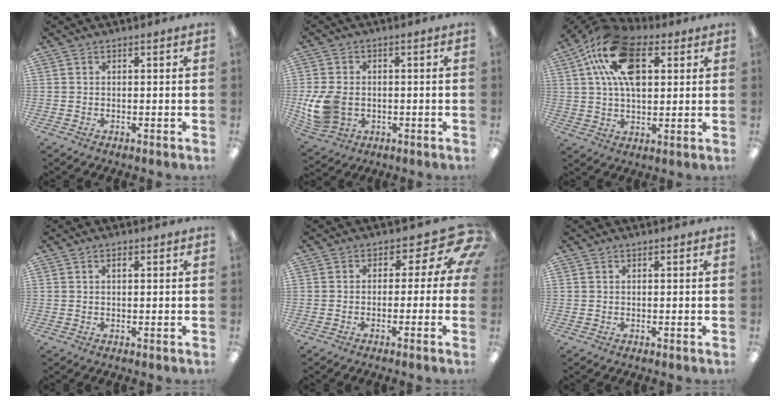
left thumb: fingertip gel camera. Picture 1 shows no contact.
{"total": 10.8, "force": [-1.6, 8.5, 6.4], "torque": [-0.137, 0.006, -0.025]}
{"total": 19.2, "force": [7.2, 11.2, 13.9], "torque": [-0.247, 0.004, 0.127]}
{"total": 1.2, "force": [0.5, 0.7, 0.8], "torque": [-0.009, 0.000, 0.007]}
{"total": 8.3, "force": [2.0, 5.1, 6.3], "torque": [-0.073, -0.014, 0.035]}
{"total": 0.0}